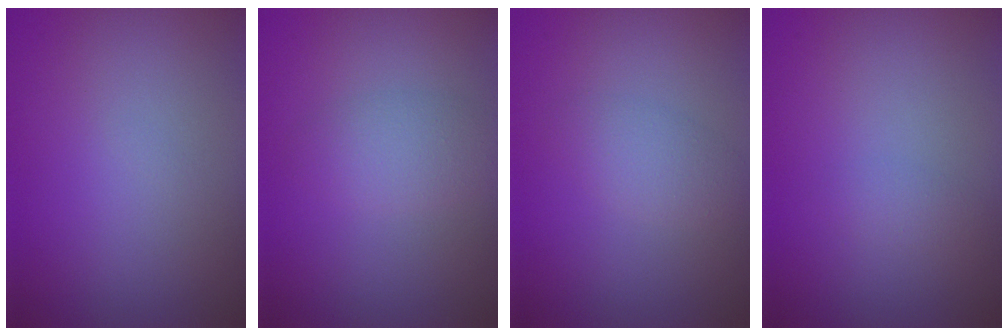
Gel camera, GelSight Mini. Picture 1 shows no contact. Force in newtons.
{"total": 2.4, "press": 2.4, "slide": 0.0}
{"total": 2.0, "press": 2.0, "slide": 0.1}
{"total": 2.1, "press": 2.1, "slide": 0.2}